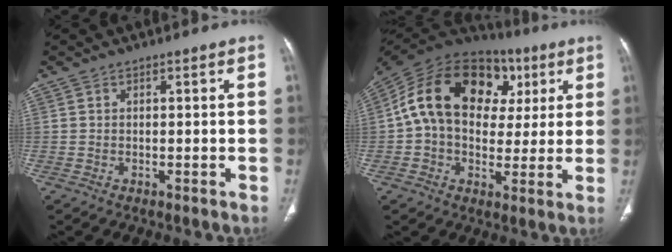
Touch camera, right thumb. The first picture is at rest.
{"total": 23.3, "force": [5.9, 16.2, 15.6], "torque": [-0.249, 0.043, 0.090]}